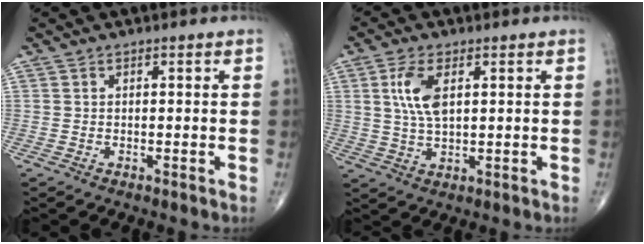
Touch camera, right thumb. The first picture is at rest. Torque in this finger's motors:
{"motor_torque": [1.06, 0.96, 1.02, 0.01, 0.06]}